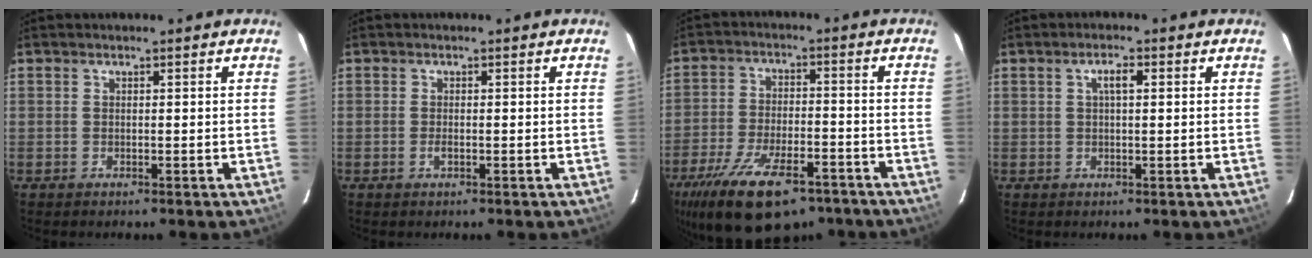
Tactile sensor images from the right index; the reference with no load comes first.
{"total": 1.1, "force": [-0.4, 0.4, 0.9], "torque": [-0.018, 0.000, -0.007]}
{"total": 20.1, "force": [-13.4, 8.6, 12.3], "torque": [-0.248, -0.030, -0.209]}
{"total": 2.3, "force": [0.6, 0.7, 2.1], "torque": [-0.041, 0.007, 0.011]}